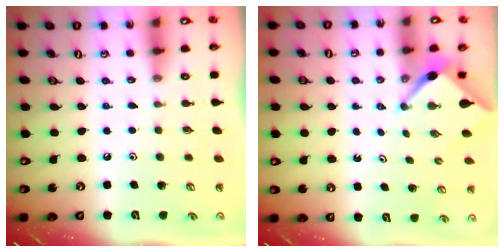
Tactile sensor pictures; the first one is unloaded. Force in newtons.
{"total": 2.5, "press": 2.5, "slide": 0.3}